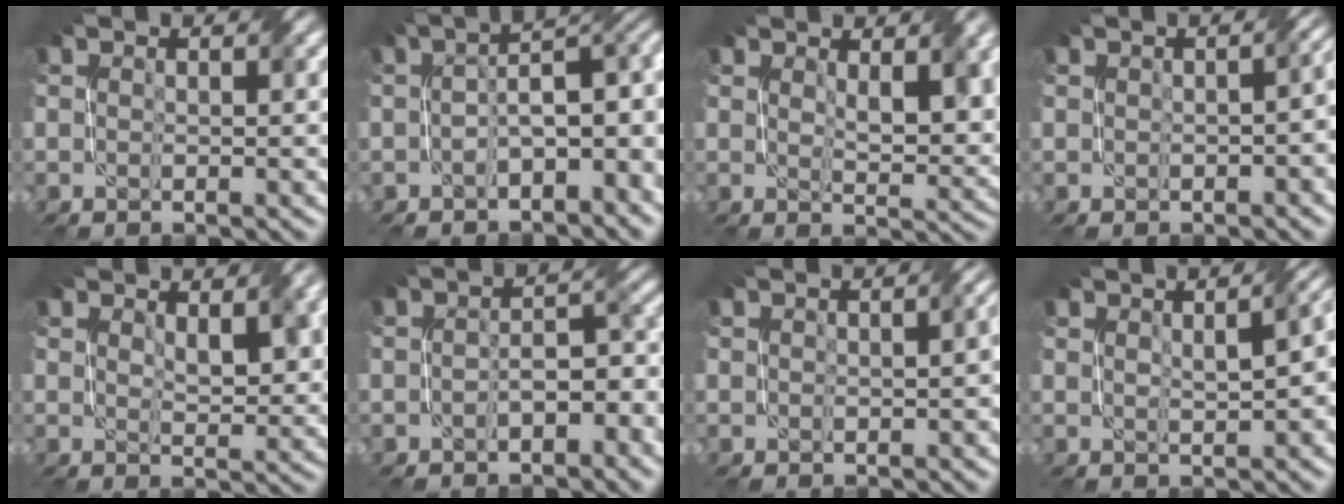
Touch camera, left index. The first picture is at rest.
{"total": 6.5, "force": [-0.5, 3.3, 5.5], "torque": [-0.069, 0.016, -0.005]}
{"total": 4.2, "force": [2.0, 1.5, 3.4], "torque": [-0.052, -0.001, 0.044]}
{"total": 4.0, "force": [-0.5, 2.0, 3.4], "torque": [-0.020, 0.002, 0.005]}
{"total": 3.3, "force": [1.9, 1.2, 2.4], "torque": [-0.038, 0.002, 0.042]}
{"total": 3.8, "force": [-1.6, 1.8, 2.9], "torque": [-0.040, 0.010, -0.021]}
{"total": 3.3, "force": [0.1, 1.7, 2.8], "torque": [-0.016, 0.001, 0.011]}
{"total": 5.7, "force": [1.3, 2.2, 5.1], "torque": [-0.051, 0.018, 0.031]}